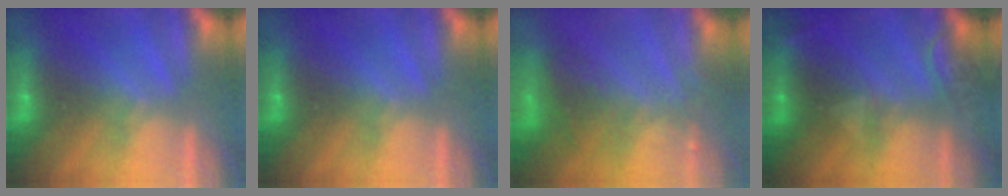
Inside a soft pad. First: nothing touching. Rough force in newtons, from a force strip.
{"total": 0.0}
{"total": 2.9}
{"total": 2.2}